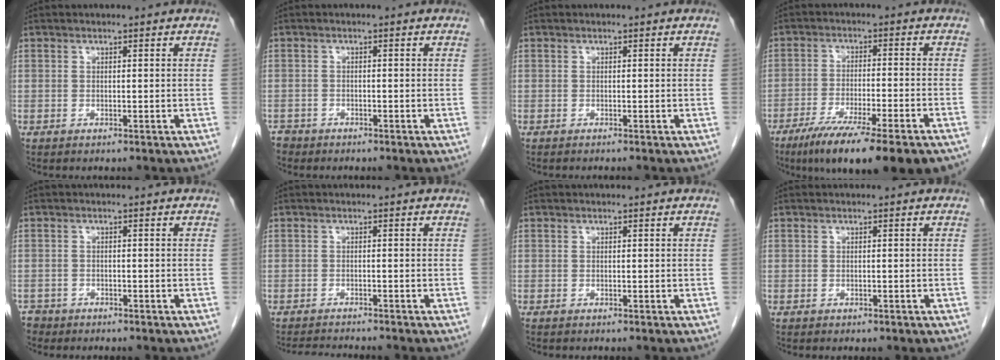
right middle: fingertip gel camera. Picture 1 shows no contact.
{"total": 2.6, "force": [-2.2, 1.4, 0.1], "torque": [-0.008, 0.001, -0.038]}
{"total": 0.9, "force": [-0.8, 0.0, 0.4], "torque": [-0.006, -0.001, -0.011]}
{"total": 17.8, "force": [-13.4, 1.9, 11.6], "torque": [-0.138, -0.027, -0.205]}
{"total": 2.9, "force": [-2.5, 1.6, 0.0], "torque": [-0.005, 0.003, -0.042]}
{"total": 4.6, "force": [-4.5, 0.0, 1.2], "torque": [-0.019, -0.014, -0.070]}
{"total": 0.0}
{"total": 0.7, "force": [-0.4, 0.5, 0.2], "torque": [-0.009, 0.000, -0.004]}